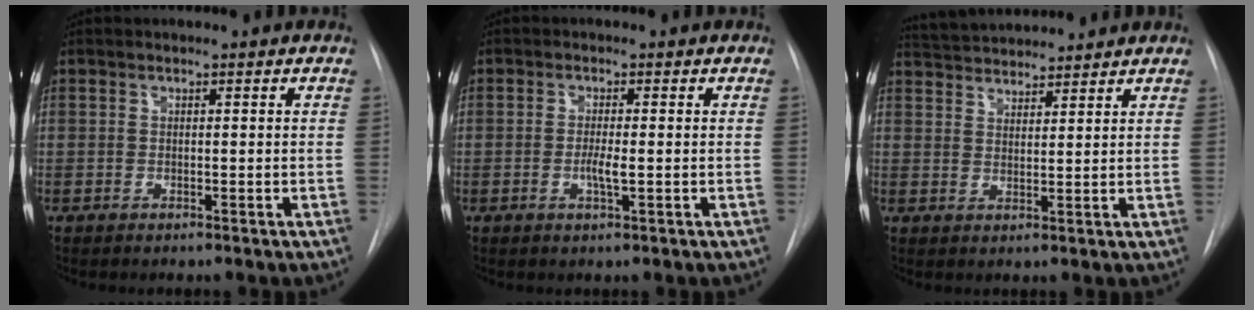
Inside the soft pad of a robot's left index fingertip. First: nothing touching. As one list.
[{"total": 2.3, "force": [-0.8, 0.1, 2.1], "torque": [-0.043, -0.009, -0.014]}, {"total": 8.6, "force": [8.3, 1.1, 2.0], "torque": [-0.041, 0.024, 0.133]}]